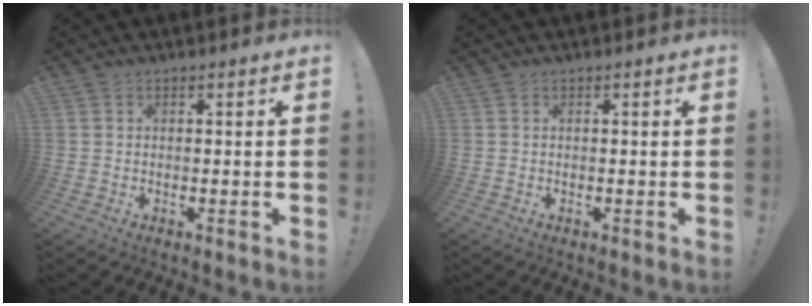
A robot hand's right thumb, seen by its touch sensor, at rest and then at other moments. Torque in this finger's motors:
{"motor_torque": [0.00, 0.00, 0.08, -0.08, 0.05]}